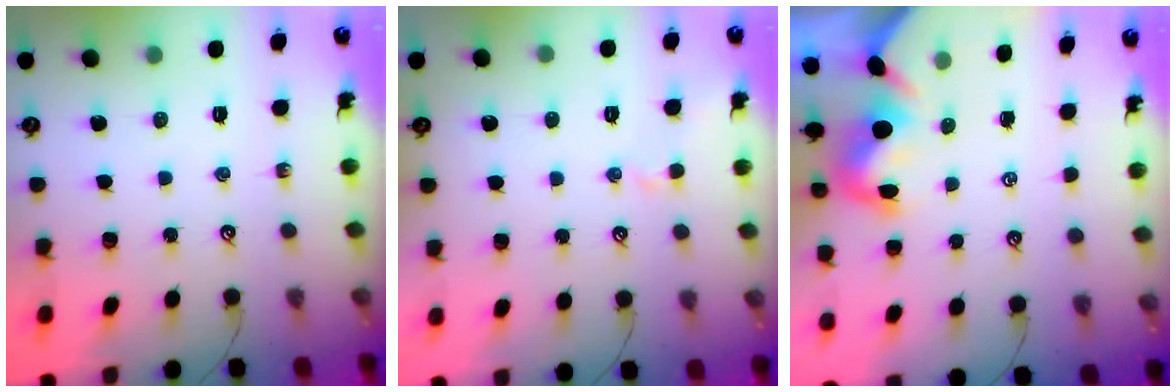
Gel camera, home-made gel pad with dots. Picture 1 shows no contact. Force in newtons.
{"total": 0.5, "press": 0.5, "slide": 0.2}
{"total": 1.5, "press": 1.2, "slide": 0.9}